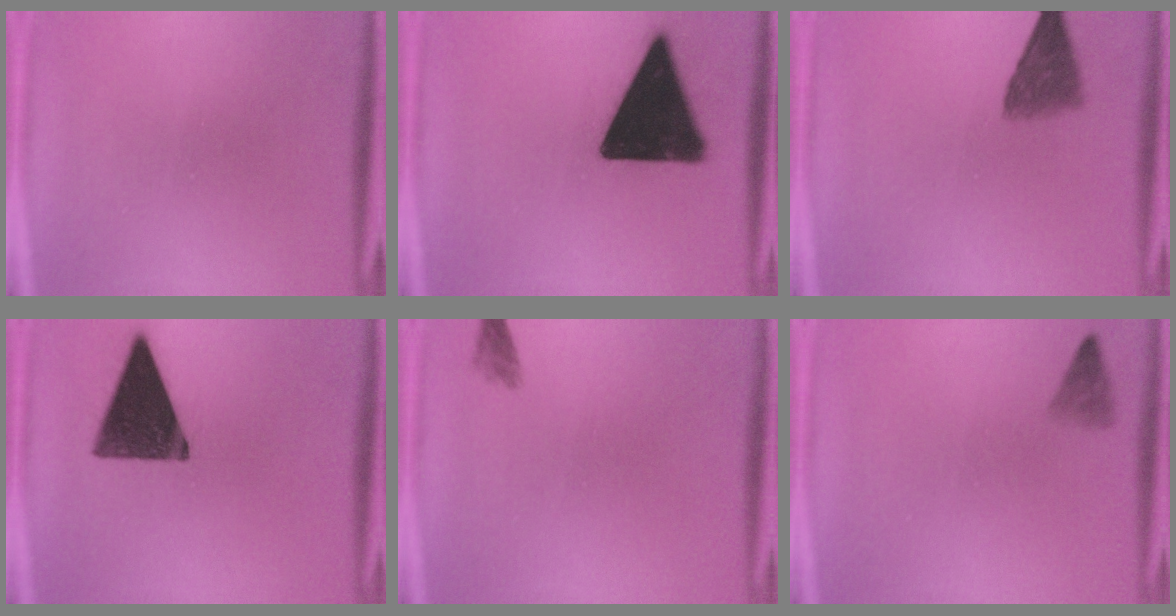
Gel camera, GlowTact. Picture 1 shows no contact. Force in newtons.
{"total": 19.7}
{"total": 5.5}
{"total": 14.4}
{"total": 1.6}
{"total": 1.0}